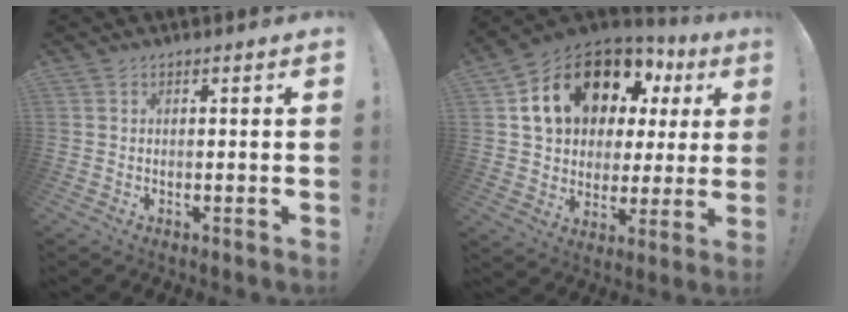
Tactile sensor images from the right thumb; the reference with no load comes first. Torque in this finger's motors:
{"motor_torque": [1.60, 3.41, 0.23, 0.23, 0.16]}